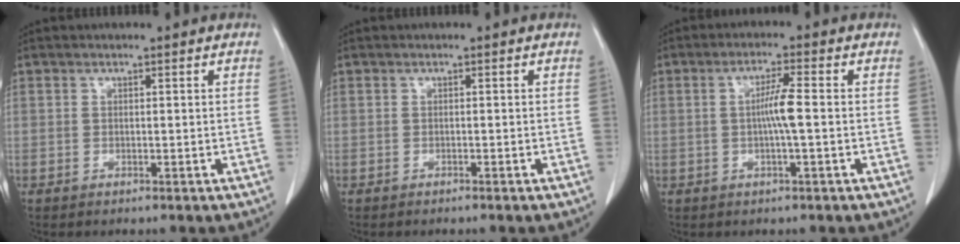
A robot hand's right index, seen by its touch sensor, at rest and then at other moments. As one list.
[{"total": 0.7, "force": [-0.6, 0.0, 0.4], "torque": [-0.006, -0.001, -0.006]}, {"total": 4.1, "force": [-0.3, -0.2, 4.1], "torque": [-0.077, 0.001, -0.005]}]